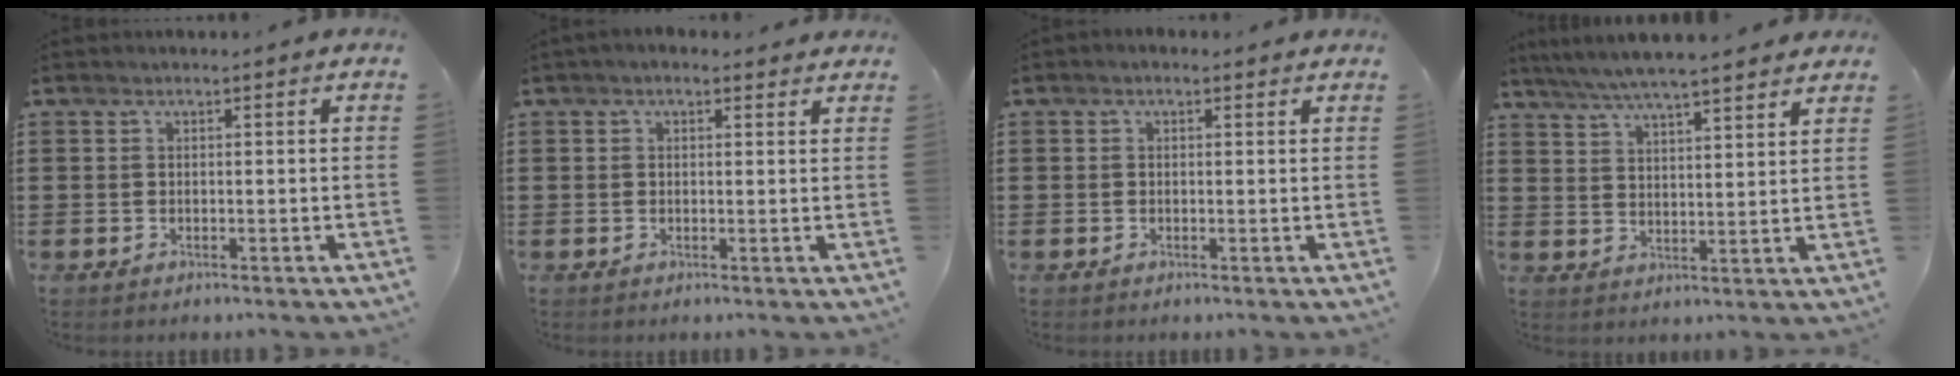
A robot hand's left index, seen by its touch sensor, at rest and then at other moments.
{"total": 1.4, "force": [0.9, 0.8, 0.7], "torque": [-0.016, 0.007, 0.016]}
{"total": 0.8, "force": [0.1, 0.7, 0.4], "torque": [-0.009, 0.006, 0.002]}
{"total": 5.5, "force": [5.1, 0.2, 2.0], "torque": [-0.058, -0.020, 0.090]}